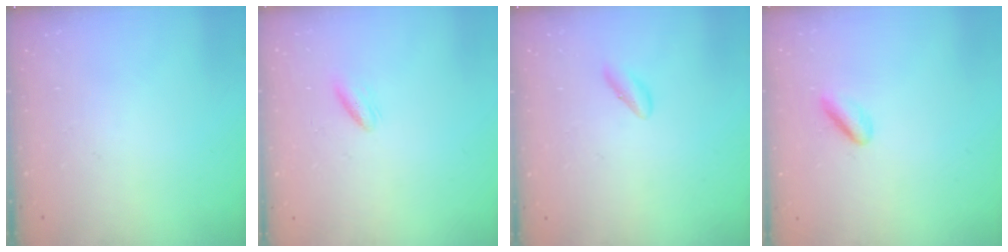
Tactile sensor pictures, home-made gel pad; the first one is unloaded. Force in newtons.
{"total": 3.1, "press": 2.8, "slide": 1.3}
{"total": 2.1, "press": 2.0, "slide": 0.7}
{"total": 2.9, "press": 2.8, "slide": 0.8}